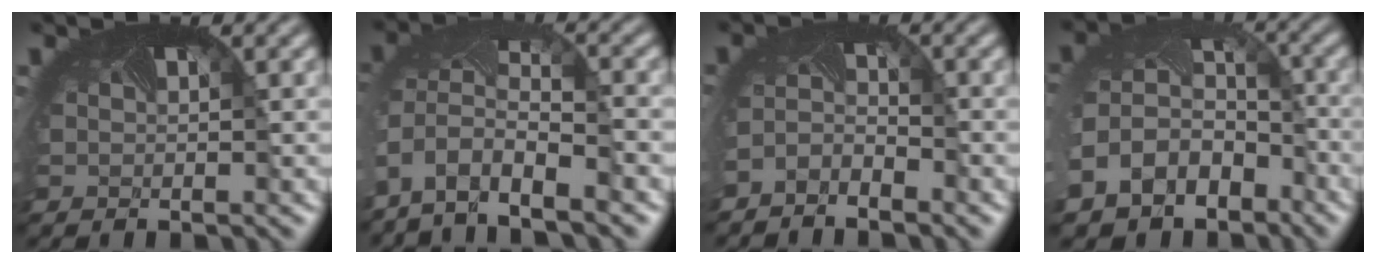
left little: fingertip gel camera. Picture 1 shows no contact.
{"total": 7.9, "force": [-5.5, 3.5, 4.4], "torque": [-0.115, -0.028, -0.082]}
{"total": 2.1, "force": [-2.1, 0.2, -0.4], "torque": [-0.021, -0.012, -0.043]}
{"total": 10.3, "force": [-5.6, 7.9, 3.4], "torque": [-0.117, -0.038, -0.085]}